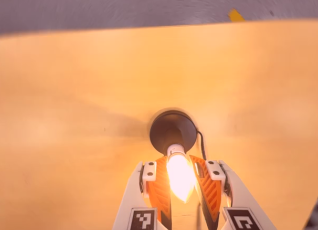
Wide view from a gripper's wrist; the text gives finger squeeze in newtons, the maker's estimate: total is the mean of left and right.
{"total": 12.6, "left": 12.8, "right": 12.4}